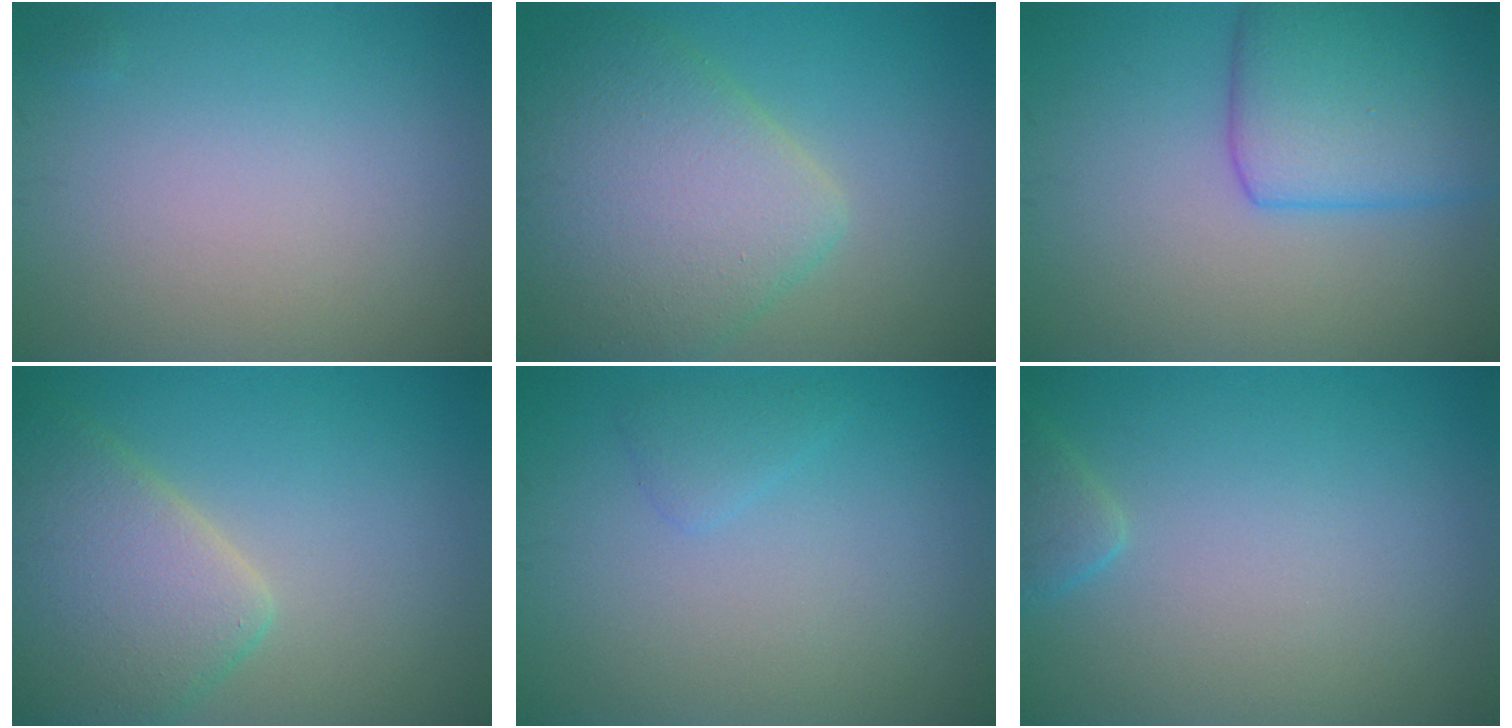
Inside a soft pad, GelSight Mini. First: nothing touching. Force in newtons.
{"total": 7.8, "press": 7.8, "slide": 0.6}
{"total": 6.6, "press": 6.6, "slide": 0.4}
{"total": 6.5, "press": 6.5, "slide": 0.6}
{"total": 1.1, "press": 1.1, "slide": 0.1}
{"total": 1.5, "press": 1.5, "slide": 0.2}